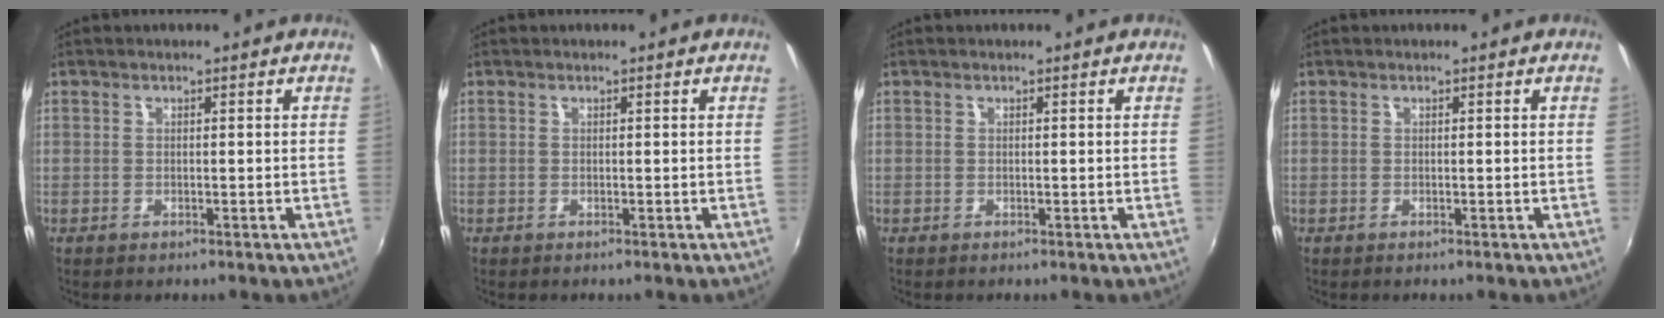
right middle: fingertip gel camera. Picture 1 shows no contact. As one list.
[{"total": 0.0}, {"total": 0.0}, {"total": 0.0}]